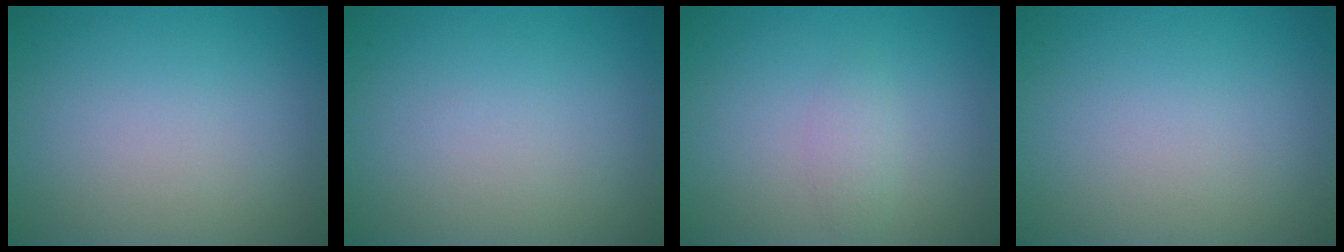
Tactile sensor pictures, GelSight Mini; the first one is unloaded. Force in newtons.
{"total": 0.0}
{"total": 1.2, "press": 1.2, "slide": 0.1}
{"total": 0.0}